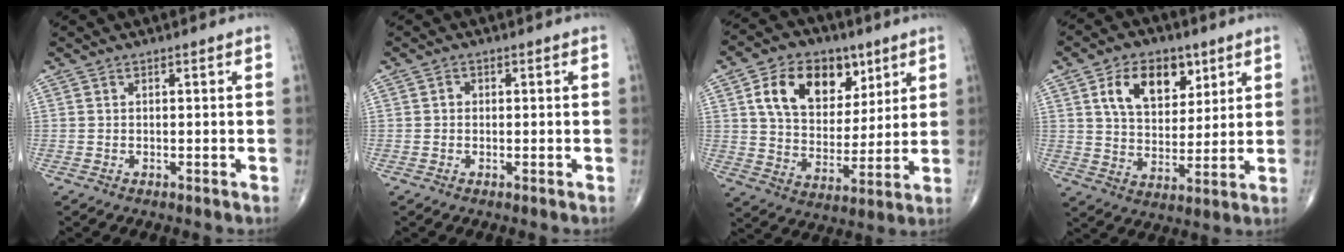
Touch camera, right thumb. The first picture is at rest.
{"total": 1.0, "force": [0.0, 0.9, 0.4], "torque": [0.000, 0.003, -0.002]}
{"total": 16.7, "force": [7.1, 11.4, 10.0], "torque": [-0.132, -0.020, 0.128]}
{"total": 12.8, "force": [5.6, 8.2, 8.1], "torque": [-0.097, -0.022, 0.102]}